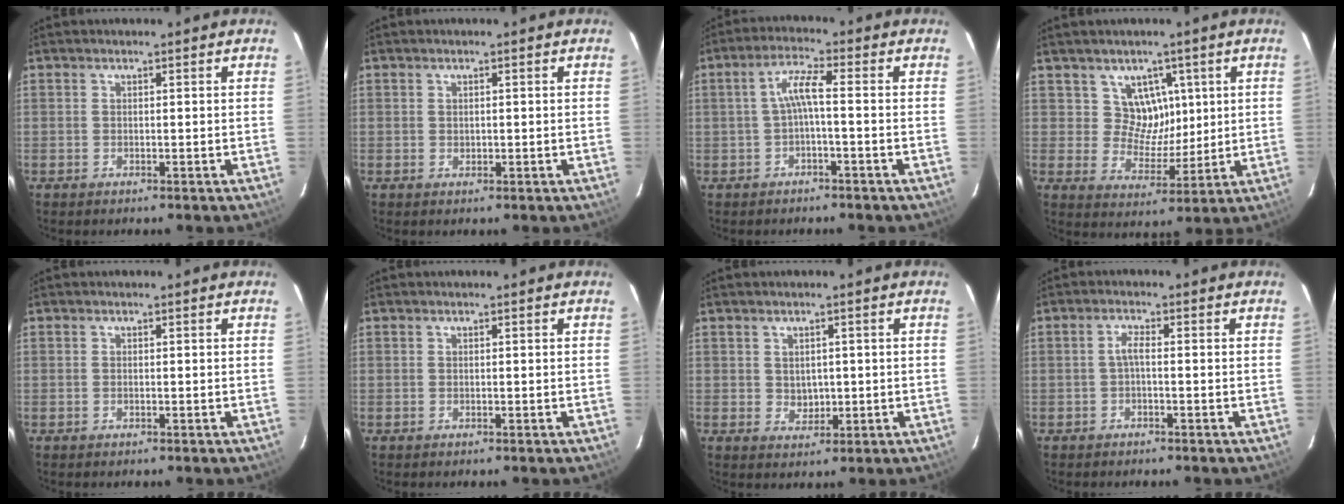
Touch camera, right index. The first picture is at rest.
{"total": 0.8, "force": [0.1, 0.7, 0.4], "torque": [-0.003, 0.000, 0.005]}
{"total": 4.1, "force": [-0.9, 0.3, 4.0], "torque": [-0.084, 0.009, -0.017]}
{"total": 7.0, "force": [2.9, 6.2, 1.5], "torque": [-0.018, -0.005, 0.053]}
{"total": 0.0}
{"total": 0.0}
{"total": 3.1, "force": [0.3, 2.7, 1.5], "torque": [-0.022, 0.000, 0.012]}
{"total": 1.8, "force": [-0.5, 0.3, 1.7], "torque": [-0.036, 0.006, -0.011]}